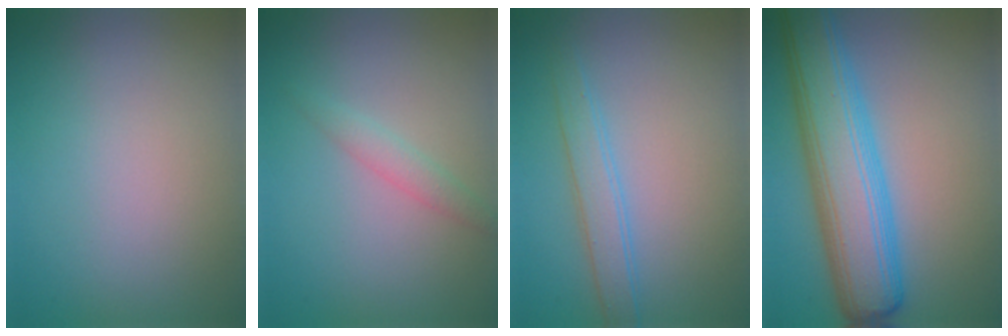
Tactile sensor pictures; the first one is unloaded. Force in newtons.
{"total": 1.5, "press": 1.5, "slide": 0.1}
{"total": 2.5, "press": 2.5, "slide": 0.1}
{"total": 9.3, "press": 9.3, "slide": 0.2}